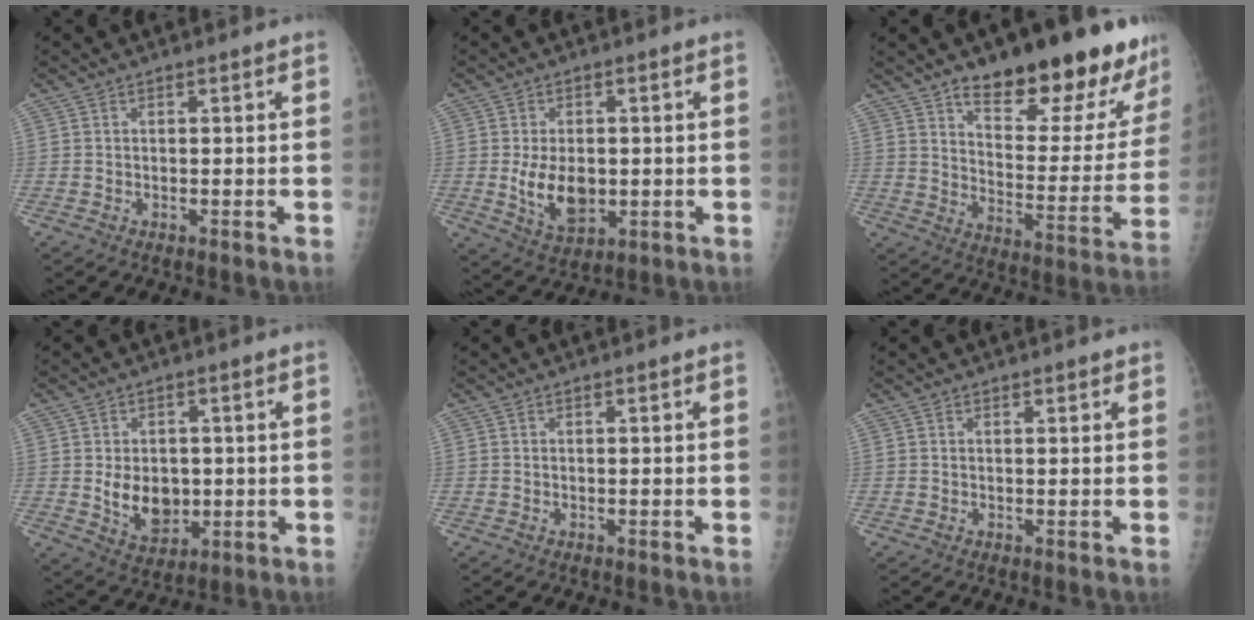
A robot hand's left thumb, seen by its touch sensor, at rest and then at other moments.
{"total": 8.9, "force": [-0.7, 5.7, 6.9], "torque": [-0.102, -0.013, 0.000]}
{"total": 24.6, "force": [17.2, 7.9, 15.6], "torque": [-0.167, -0.088, 0.246]}
{"total": 8.6, "force": [-0.2, 6.3, 5.7], "torque": [-0.061, -0.009, 0.013]}
{"total": 0.0}
{"total": 0.8, "force": [0.6, 0.4, 0.2], "torque": [0.002, -0.004, 0.006]}